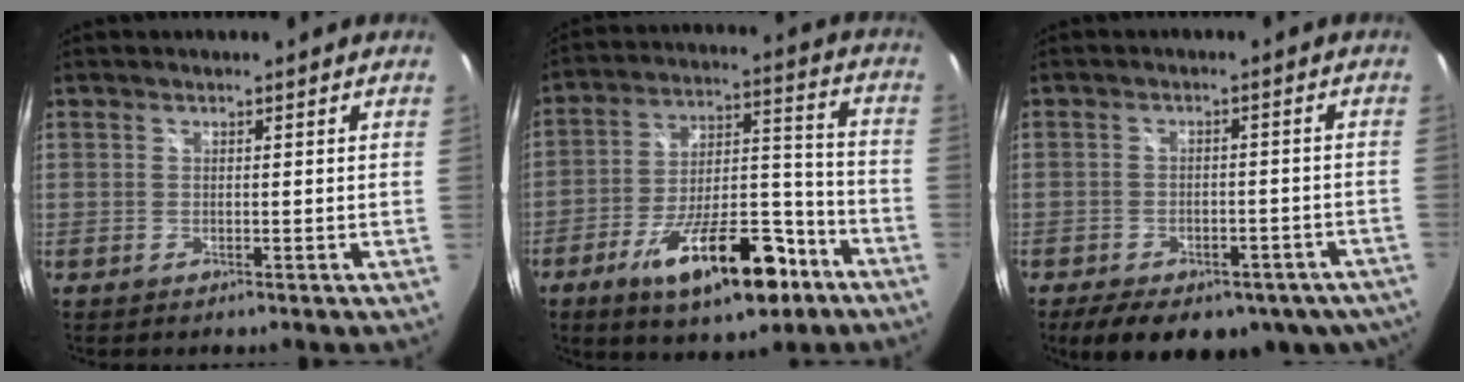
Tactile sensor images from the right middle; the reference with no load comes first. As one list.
[{"total": 19.7, "force": [-11.4, 7.4, 14.3], "torque": [-0.240, 0.003, -0.172]}, {"total": 19.1, "force": [-13.5, 9.3, 9.8], "torque": [-0.178, -0.014, -0.156]}]